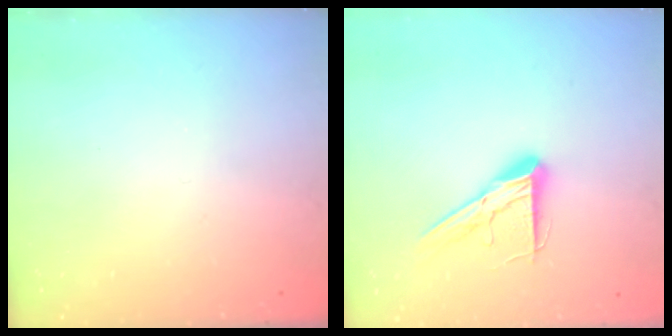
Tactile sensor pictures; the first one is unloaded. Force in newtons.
{"total": 12.3, "press": 12.3, "slide": 1.0}